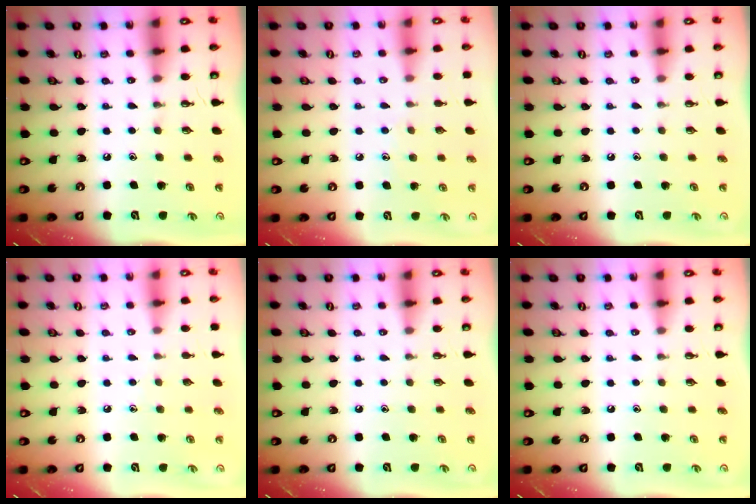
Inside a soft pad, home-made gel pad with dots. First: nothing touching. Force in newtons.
{"total": 6.6, "press": 6.6, "slide": 0.7}
{"total": 0.0}
{"total": 3.3, "press": 3.2, "slide": 0.4}
{"total": 0.0}
{"total": 0.0}